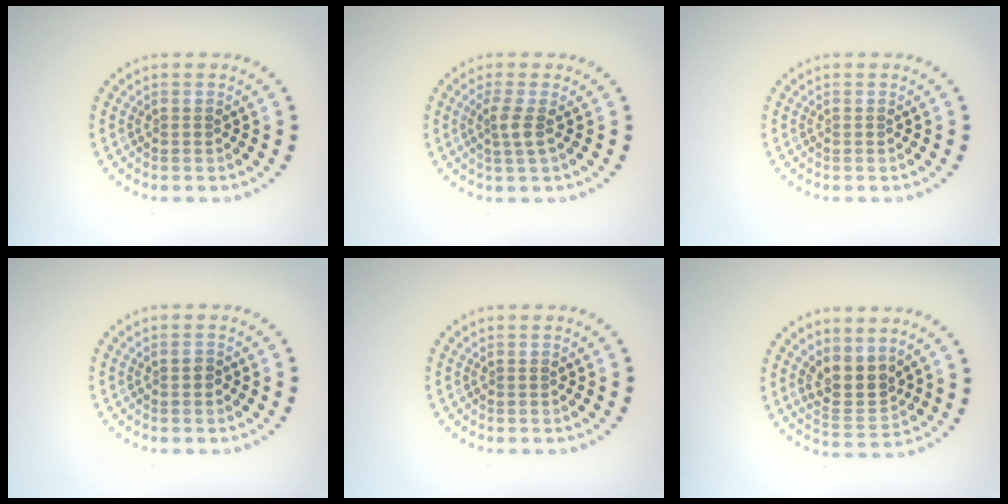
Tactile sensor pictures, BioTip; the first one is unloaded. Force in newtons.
{"total": 1.9, "press": 1.4, "slide": 1.3}
{"total": 0.0}
{"total": 0.7, "press": 0.7, "slide": 0.0}
{"total": 0.0}
{"total": 3.4, "press": 3.0, "slide": 1.7}